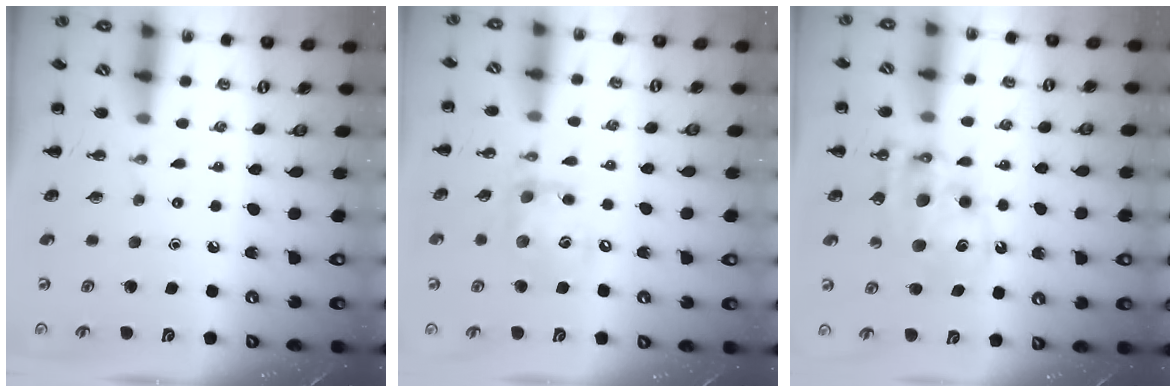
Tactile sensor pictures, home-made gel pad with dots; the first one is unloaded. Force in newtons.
{"total": 12.5, "press": 12.3, "slide": 2.2}
{"total": 10.9, "press": 10.6, "slide": 2.7}